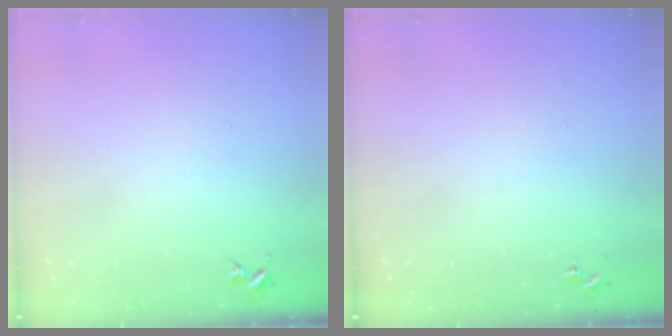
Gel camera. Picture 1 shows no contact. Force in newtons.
{"total": 0.0}